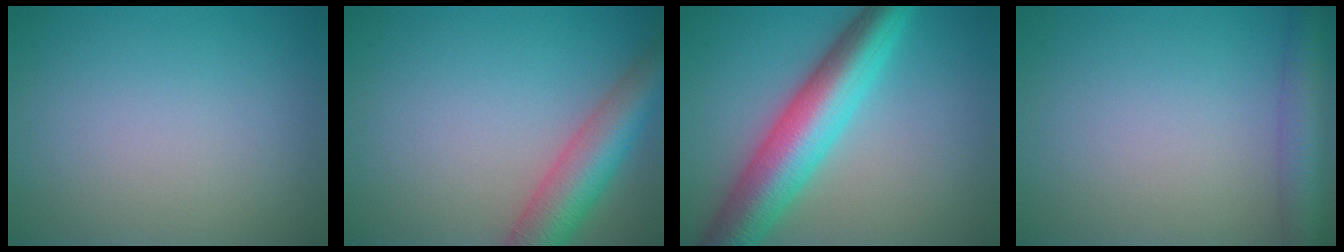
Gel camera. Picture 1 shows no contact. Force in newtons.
{"total": 6.4, "press": 6.4, "slide": 0.3}
{"total": 9.0, "press": 9.0, "slide": 0.1}
{"total": 4.6, "press": 4.6, "slide": 0.1}